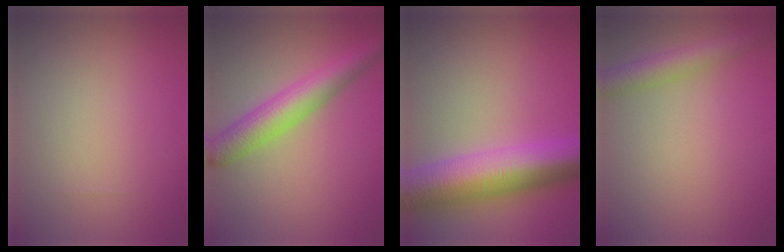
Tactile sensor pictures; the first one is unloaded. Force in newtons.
{"total": 5.4, "press": 5.4, "slide": 0.2}
{"total": 10.7, "press": 10.7, "slide": 0.1}
{"total": 3.5, "press": 3.5, "slide": 0.2}